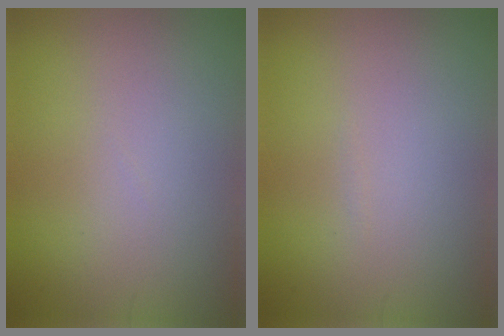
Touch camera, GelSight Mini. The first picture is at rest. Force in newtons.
{"total": 0.0}